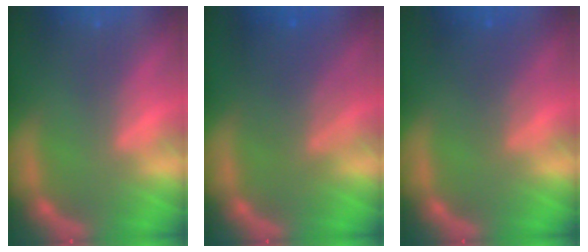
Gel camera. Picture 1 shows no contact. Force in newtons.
{"total": 5.1}
{"total": 2.9}